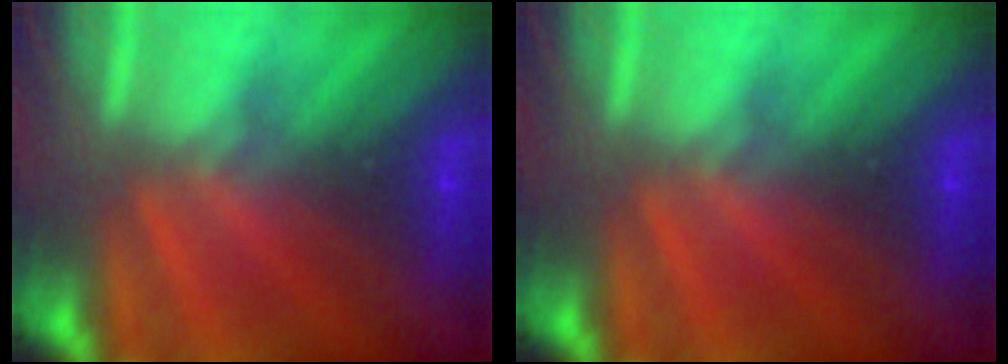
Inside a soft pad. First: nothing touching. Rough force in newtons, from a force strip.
{"total": 0.0}